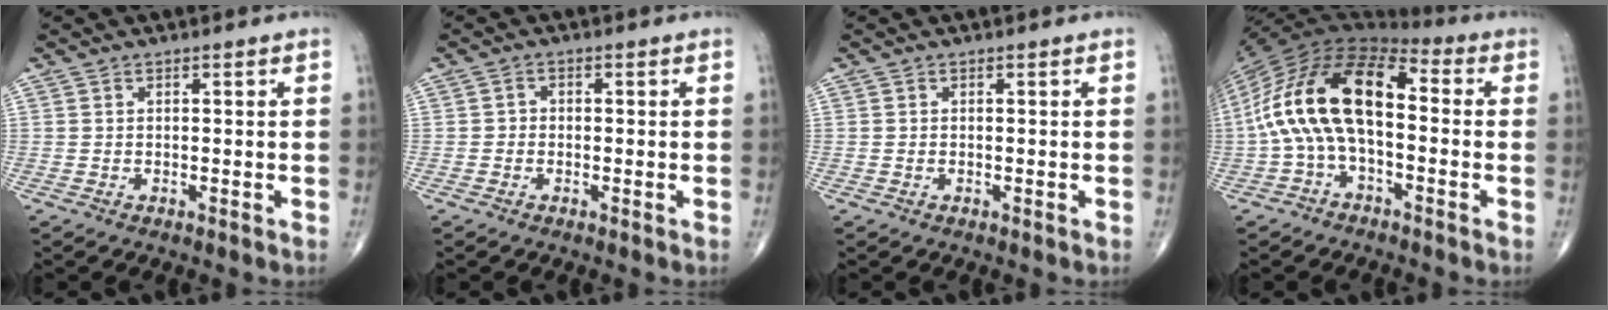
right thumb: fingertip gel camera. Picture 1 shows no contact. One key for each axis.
{"total": 1.2, "fx": -0.4, "fy": 1.1, "fz": 0.4, "tx": 0.003, "ty": 0.005, "tz": -0.013}
{"total": 0.0}
{"total": 18.8, "fx": -0.2, "fy": 9.6, "fz": 16.2, "tx": -0.299, "ty": 0.048, "tz": -0.014}